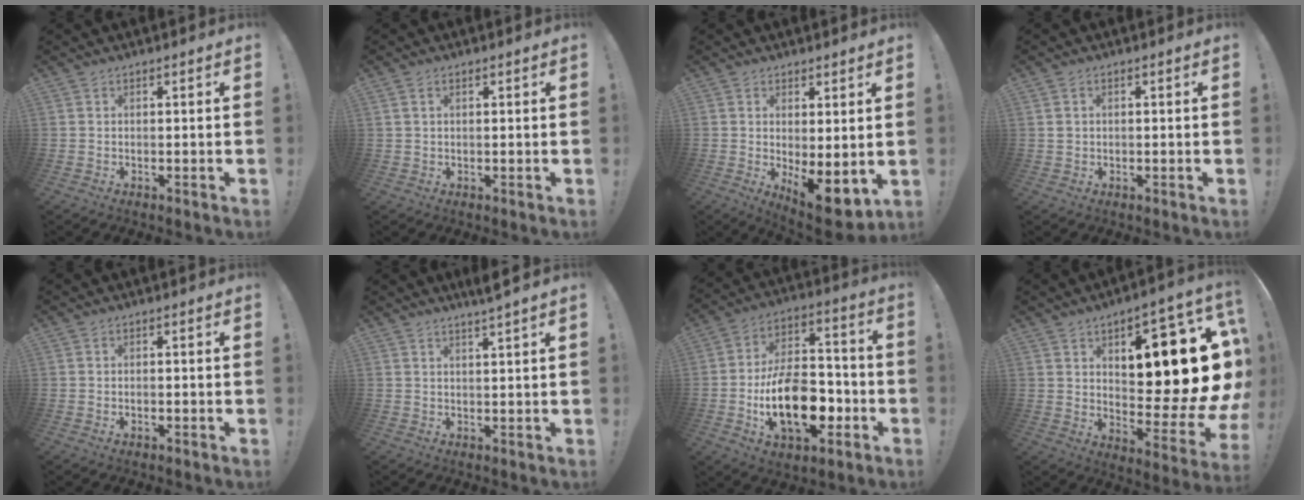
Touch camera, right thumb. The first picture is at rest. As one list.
[{"total": 1.5, "force": [0.6, 0.8, 1.1], "torque": [-0.027, 0.006, 0.012]}, {"total": 6.6, "force": [-0.3, 2.1, 6.3], "torque": [-0.062, -0.025, -0.001]}, {"total": 1.5, "force": [0.1, 1.3, 0.8], "torque": [-0.018, 0.007, 0.003]}, {"total": 0.9, "force": [-0.6, 0.3, 0.6], "torque": [-0.014, 0.002, -0.009]}, {"total": 3.3, "force": [2.5, -0.7, 2.0], "torque": [-0.041, -0.010, 0.042]}, {"total": 20.6, "force": [-6.2, 12.1, 15.6], "torque": [-0.274, 0.034, -0.097]}, {"total": 22.6, "force": [5.5, 8.9, 20.0], "torque": [-0.262, -0.046, 0.093]}]